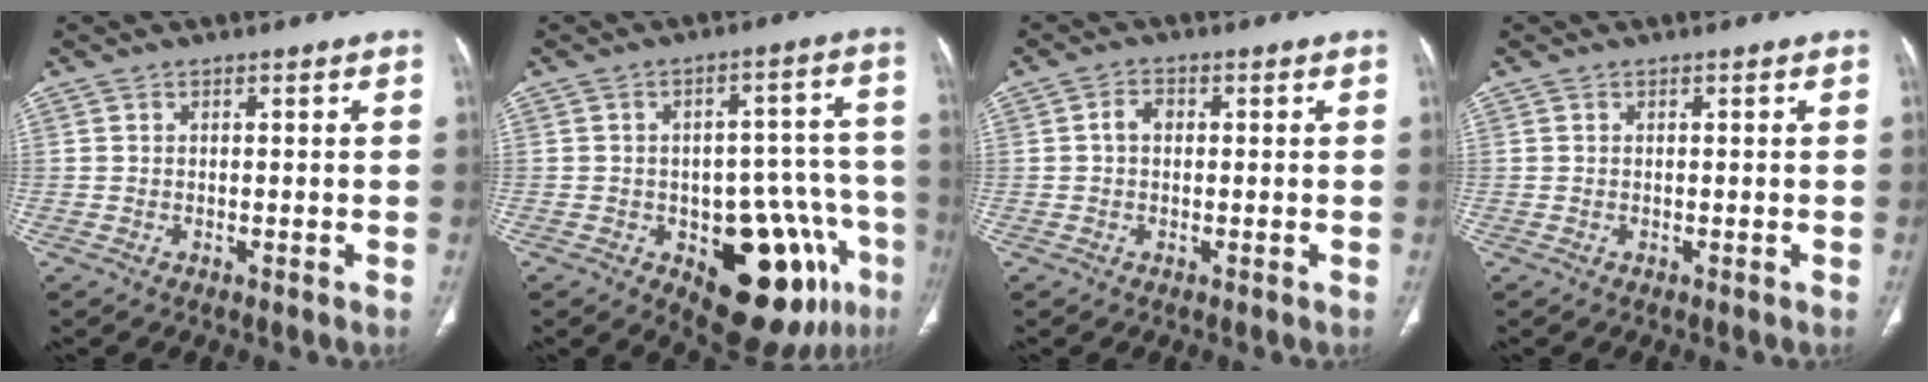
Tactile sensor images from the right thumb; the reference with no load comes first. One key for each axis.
{"total": 19.4, "fx": -8.2, "fy": 8.9, "fz": 15.1, "tx": -0.129, "ty": 0.044, "tz": -0.091}
{"total": 2.5, "fx": 0.2, "fy": 1.8, "fz": 1.7, "tx": -0.027, "ty": 0.010, "tz": 0.000}
{"total": 0.0}